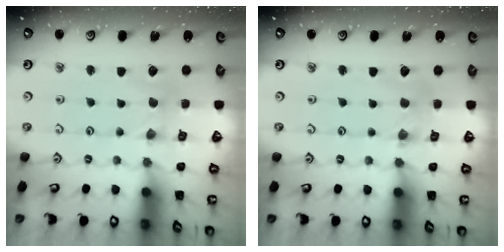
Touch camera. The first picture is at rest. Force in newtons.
{"total": 0.9, "press": 0.9, "slide": 0.3}